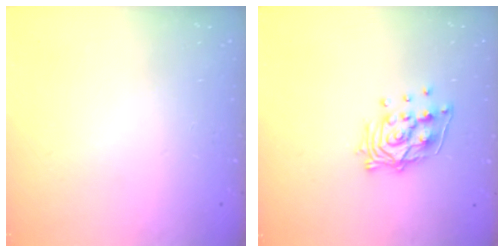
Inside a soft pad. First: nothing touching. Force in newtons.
{"total": 11.7, "press": 11.6, "slide": 1.3}